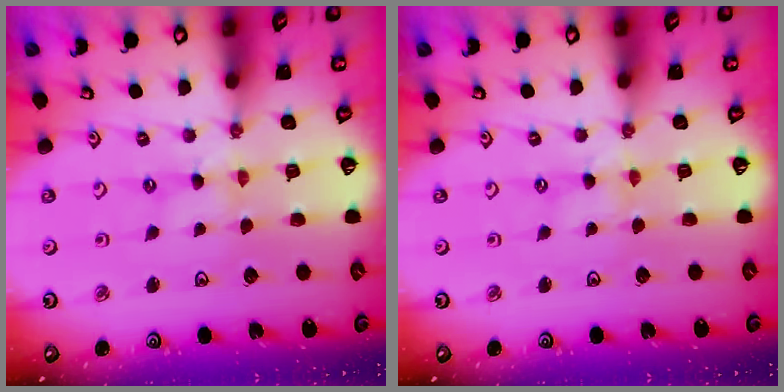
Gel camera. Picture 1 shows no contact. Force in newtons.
{"total": 0.0}